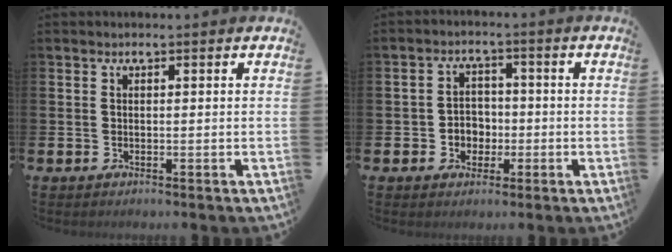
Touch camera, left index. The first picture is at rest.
{"total": 3.2, "force": [-0.8, 2.9, 0.9], "torque": [-0.024, 0.003, -0.023]}